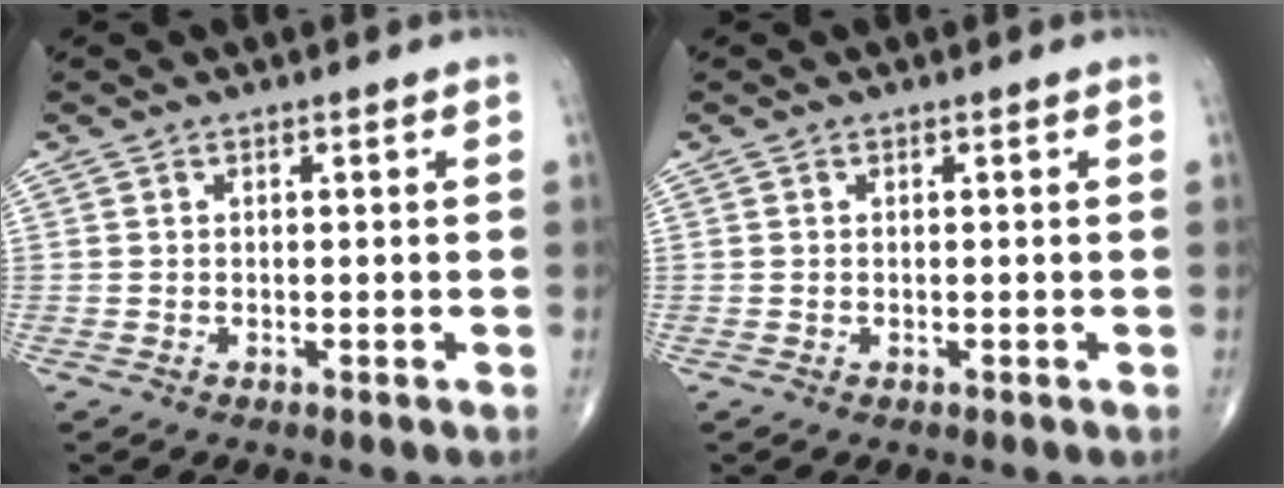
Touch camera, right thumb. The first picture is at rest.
{"total": 0.0}